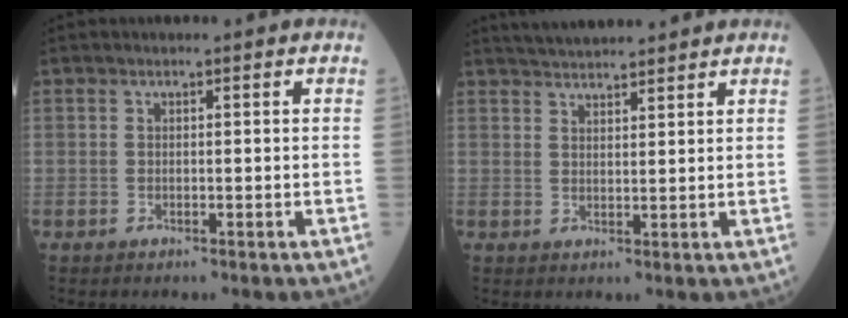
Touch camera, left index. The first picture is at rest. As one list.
[{"total": 6.5, "force": [6.2, 0.5, 2.1], "torque": [-0.039, 0.031, 0.099]}]